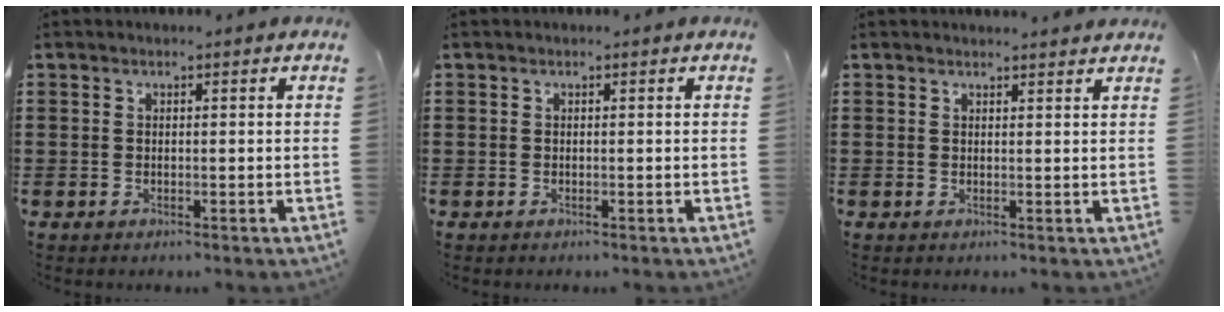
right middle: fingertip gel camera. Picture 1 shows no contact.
{"total": 0.0}
{"total": 1.2, "force": [1.2, -0.1, 0.2], "torque": [0.002, -0.006, 0.021]}